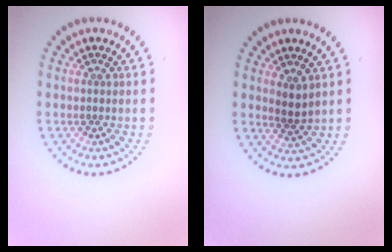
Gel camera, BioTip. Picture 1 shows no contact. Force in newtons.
{"total": 1.7, "press": 1.4, "slide": 1.0}